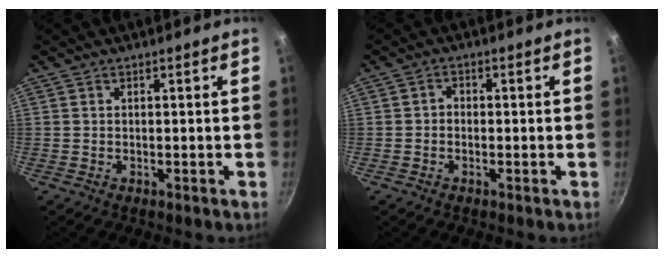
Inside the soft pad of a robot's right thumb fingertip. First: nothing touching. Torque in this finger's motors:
{"motor_torque": [-0.24, -0.14, 0.05, 0.02, -0.03]}